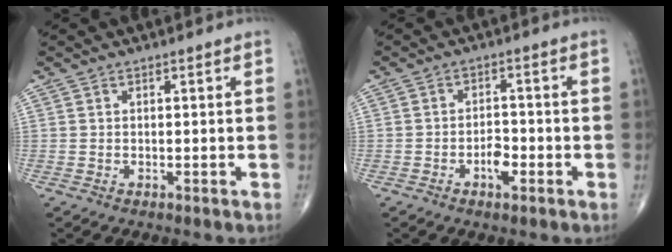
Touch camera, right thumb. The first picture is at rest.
{"total": 3.9, "force": [-1.7, 1.9, 2.9], "torque": [-0.036, 0.012, -0.029]}